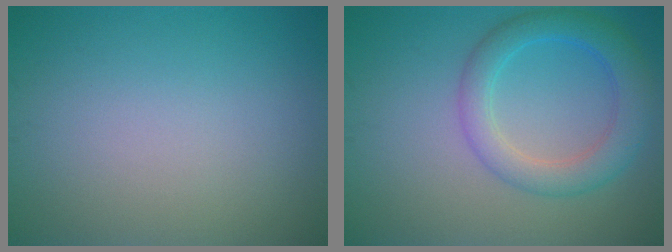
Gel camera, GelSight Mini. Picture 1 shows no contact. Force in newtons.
{"total": 4.6, "press": 4.6, "slide": 0.2}